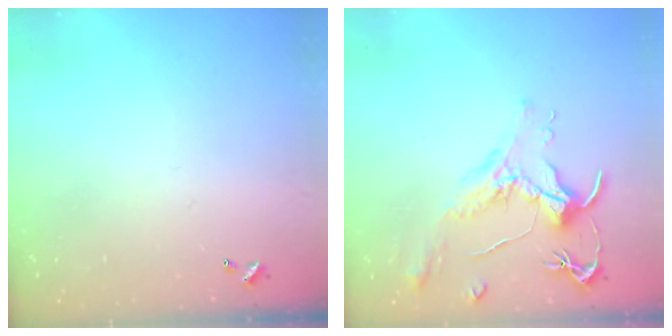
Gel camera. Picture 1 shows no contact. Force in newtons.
{"total": 1.6, "press": 1.5, "slide": 0.7}